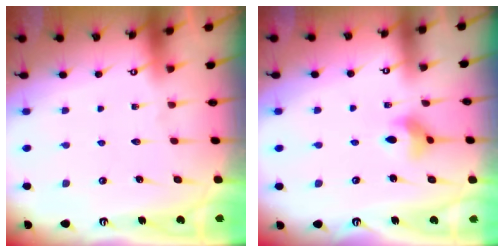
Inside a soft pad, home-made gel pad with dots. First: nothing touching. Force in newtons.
{"total": 5.0, "press": 5.0, "slide": 0.5}